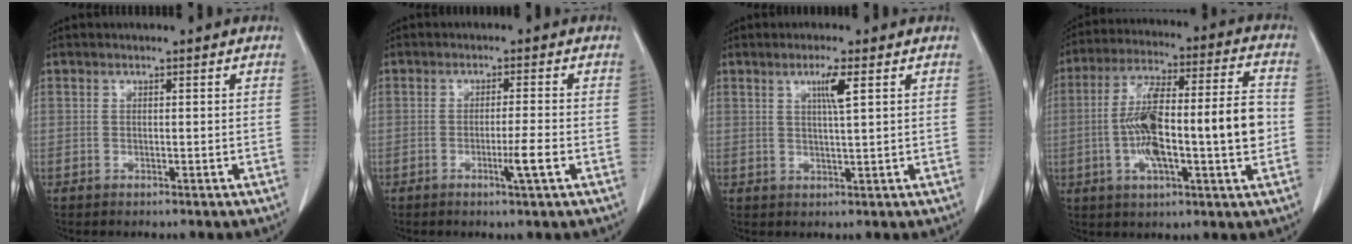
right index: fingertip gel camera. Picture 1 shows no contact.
{"total": 3.7, "force": [-1.4, -0.6, 3.4], "torque": [-0.056, -0.007, -0.023]}
{"total": 3.4, "force": [1.4, -0.3, 3.1], "torque": [-0.058, -0.003, 0.025]}
{"total": 17.9, "force": [-1.9, 2.7, 17.6], "torque": [-0.307, 0.023, -0.032]}